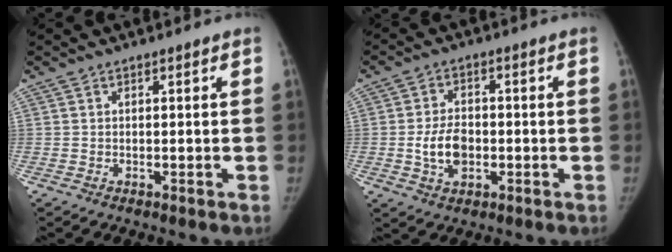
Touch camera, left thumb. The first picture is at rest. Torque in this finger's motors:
{"motor_torque": [-0.11, 0.18, 0.29, 0.19, 0.04]}